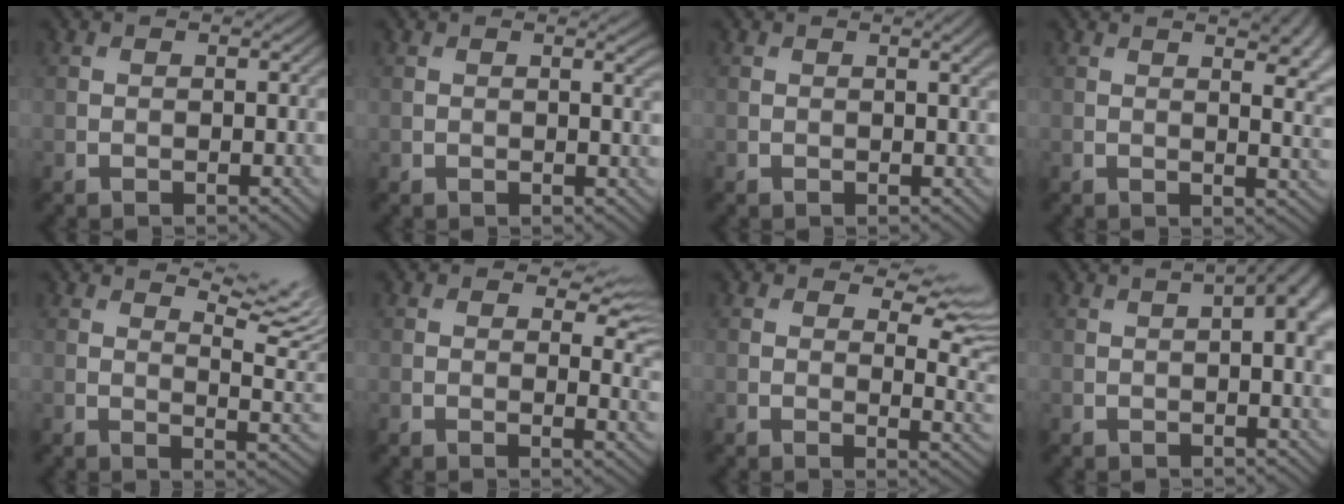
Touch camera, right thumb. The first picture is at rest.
{"total": 1.8, "force": [0.8, 0.3, 1.5], "torque": [-0.020, -0.001, 0.013]}
{"total": 2.0, "force": [0.9, 0.4, 1.7], "torque": [-0.019, 0.001, 0.013]}
{"total": 9.1, "force": [3.8, 3.9, 7.4], "torque": [-0.078, 0.028, 0.039]}
{"total": 8.7, "force": [6.2, 1.9, 5.8], "torque": [-0.100, 0.010, 0.091]}
{"total": 5.2, "force": [2.6, 2.4, 3.8], "torque": [-0.046, -0.007, 0.036]}
{"total": 7.5, "force": [4.6, 3.1, 5.1], "torque": [-0.071, -0.001, 0.066]}
{"total": 6.8, "force": [2.1, 2.3, 6.1], "torque": [-0.083, 0.013, 0.027]}